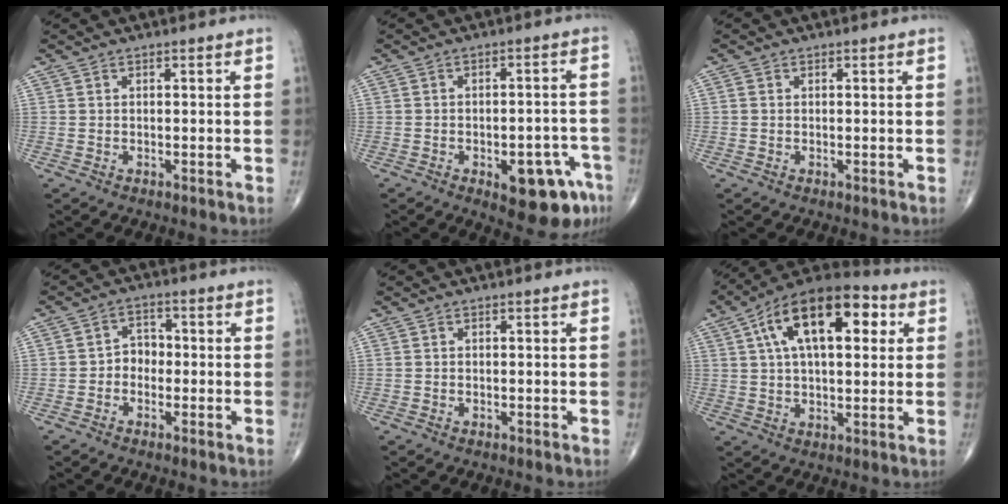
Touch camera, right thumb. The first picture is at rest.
{"total": 11.4, "force": [-5.6, 4.8, 8.7], "torque": [-0.085, 0.033, -0.063]}
{"total": 0.6, "force": [0.0, 0.5, 0.3], "torque": [-0.003, 0.000, -0.002]}
{"total": 3.8, "force": [-1.0, 3.1, 2.0], "torque": [-0.010, 0.020, -0.028]}
{"total": 0.0}
{"total": 19.3, "force": [6.0, 9.5, 15.7], "torque": [-0.231, 0.019, 0.088]}